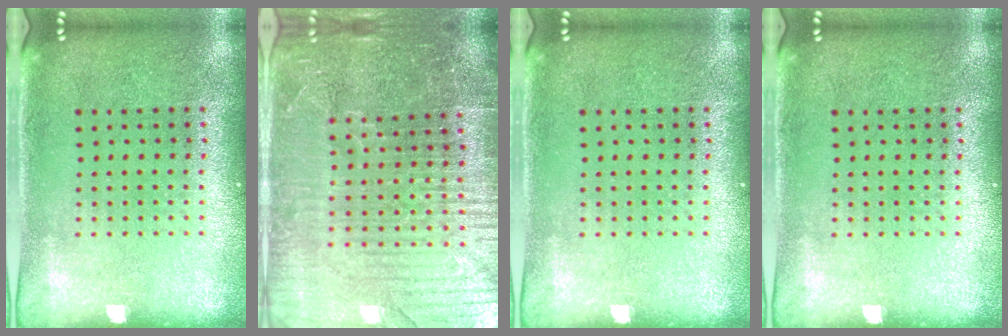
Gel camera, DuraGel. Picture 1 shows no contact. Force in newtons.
{"total": 5.2, "press": 4.8, "slide": 2.1}
{"total": 0.0}
{"total": 0.0}